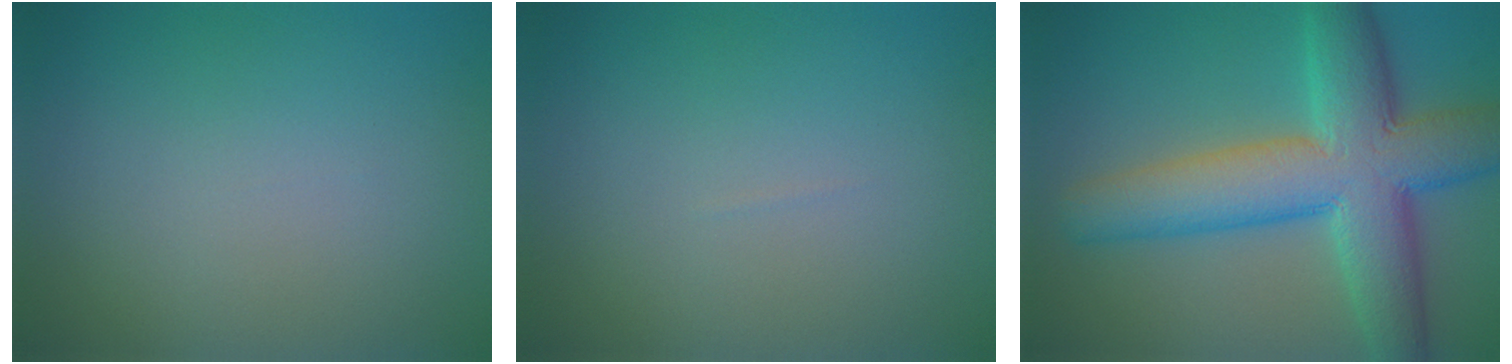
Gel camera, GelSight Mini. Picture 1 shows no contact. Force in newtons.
{"total": 0.0}
{"total": 10.7, "press": 10.7, "slide": 0.3}